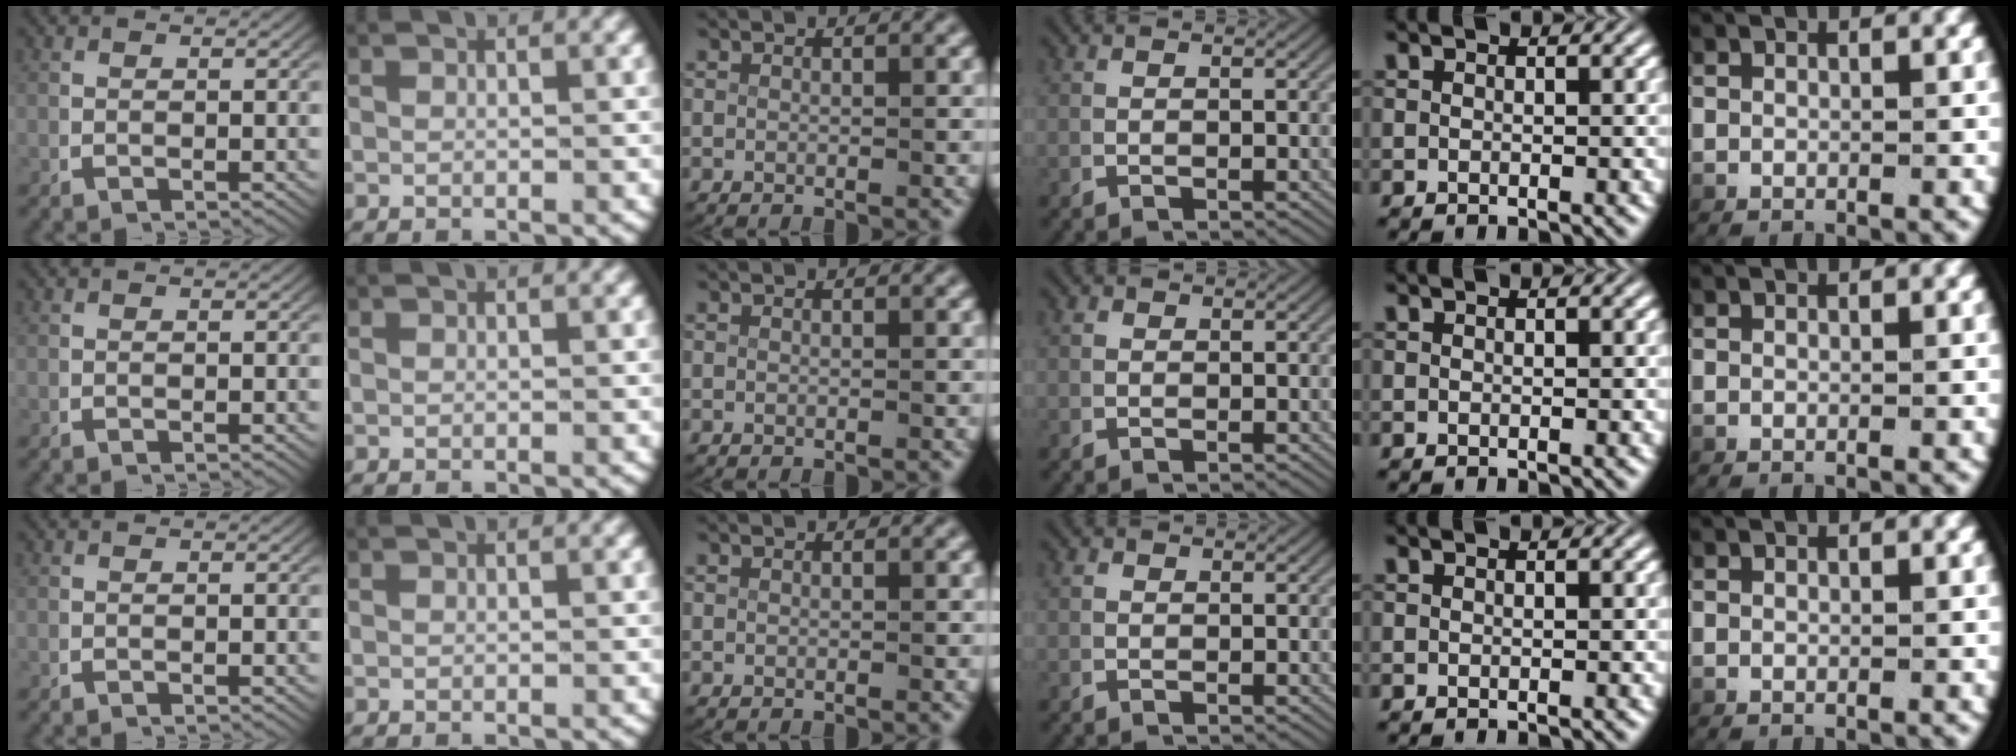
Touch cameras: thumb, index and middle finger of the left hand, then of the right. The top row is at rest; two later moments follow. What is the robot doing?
{"motion": "lift_and_place", "object": "paper towel"}